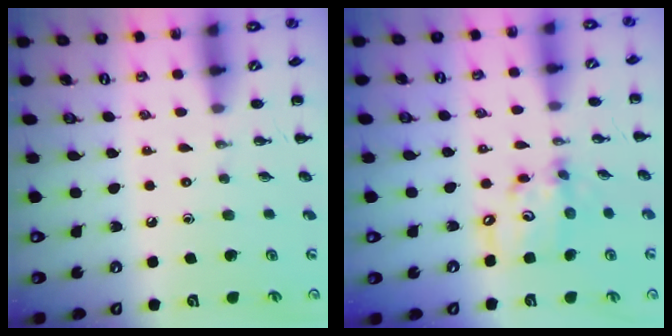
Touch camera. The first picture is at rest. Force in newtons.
{"total": 10.3, "press": 10.1, "slide": 2.2}